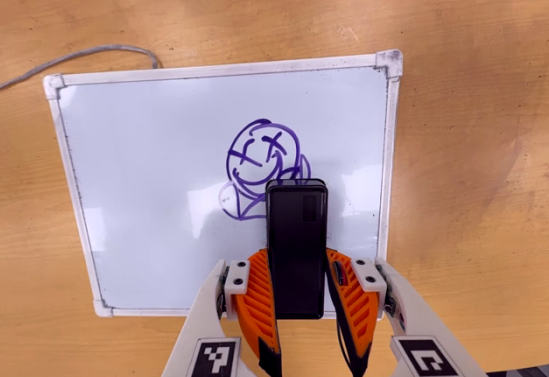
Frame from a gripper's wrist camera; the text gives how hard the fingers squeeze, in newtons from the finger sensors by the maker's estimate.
{"total": 4.0, "left": 2.7, "right": 5.3}